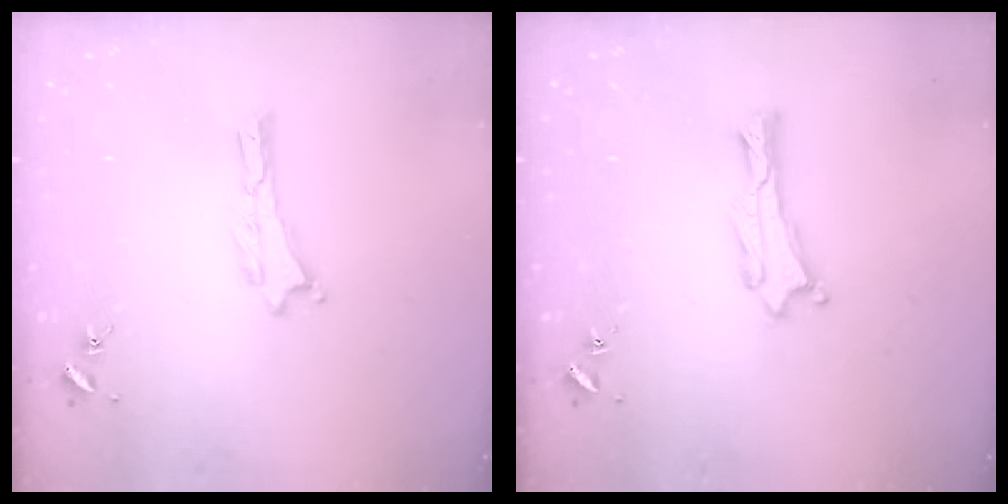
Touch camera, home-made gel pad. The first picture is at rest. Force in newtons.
{"total": 0.8, "press": 0.7, "slide": 0.2}